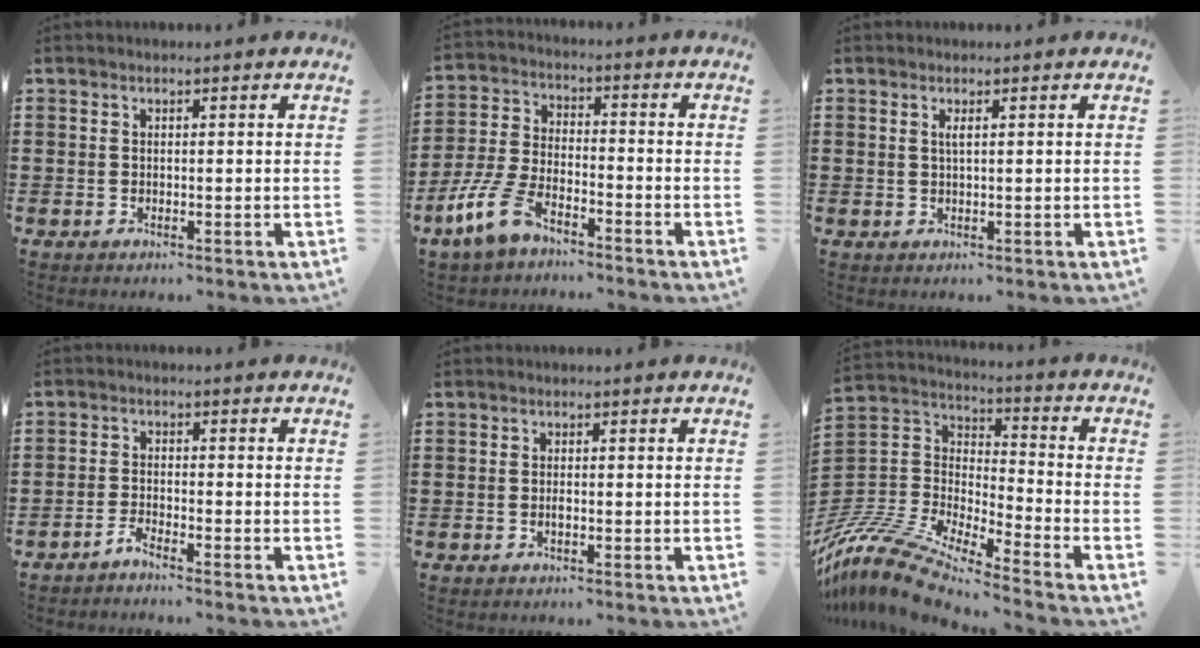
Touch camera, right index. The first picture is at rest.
{"total": 8.5, "force": [-6.2, 3.0, 5.0], "torque": [-0.135, -0.001, -0.125]}
{"total": 0.9, "force": [0.2, 0.0, 0.9], "torque": [-0.019, 0.000, 0.004]}
{"total": 2.1, "force": [-2.0, -0.4, 0.5], "torque": [-0.019, -0.003, -0.042]}
{"total": 0.8, "force": [-0.2, 0.3, 0.7], "torque": [-0.015, -0.004, -0.002]}
{"total": 12.3, "force": [-11.3, 1.2, 4.6], "torque": [-0.131, 0.001, -0.237]}